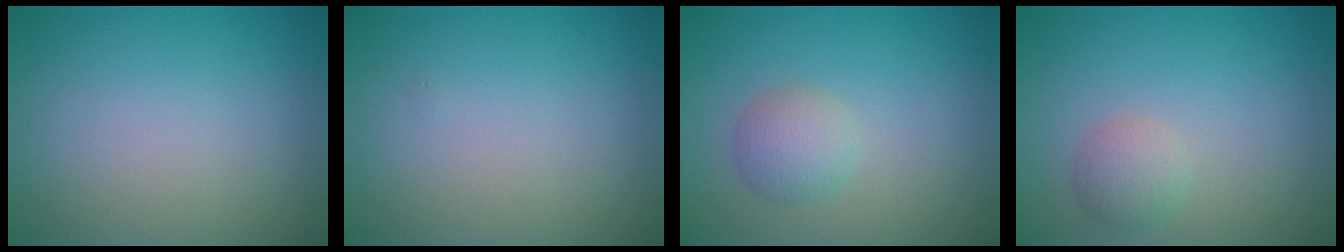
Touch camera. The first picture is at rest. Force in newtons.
{"total": 0.0}
{"total": 2.5, "press": 2.5, "slide": 0.1}
{"total": 2.0, "press": 2.0, "slide": 0.0}